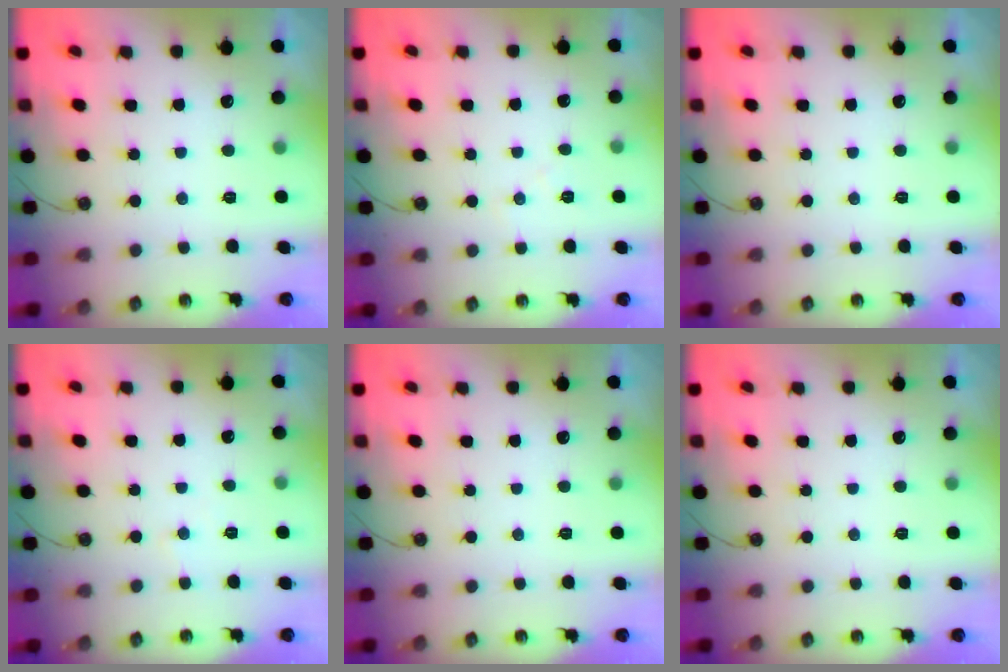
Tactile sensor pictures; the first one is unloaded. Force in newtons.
{"total": 4.4, "press": 4.3, "slide": 0.7}
{"total": 0.0}
{"total": 3.2, "press": 3.1, "slide": 0.5}
{"total": 0.0}
{"total": 0.0}